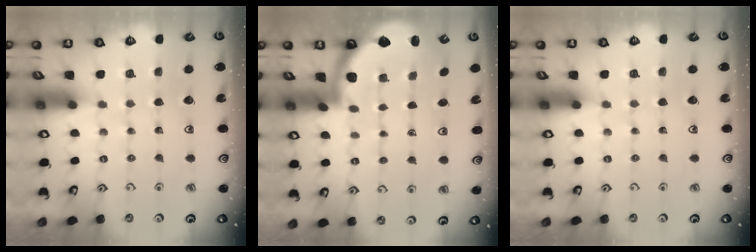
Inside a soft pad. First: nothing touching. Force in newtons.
{"total": 2.2, "press": 2.2, "slide": 0.3}
{"total": 0.0}